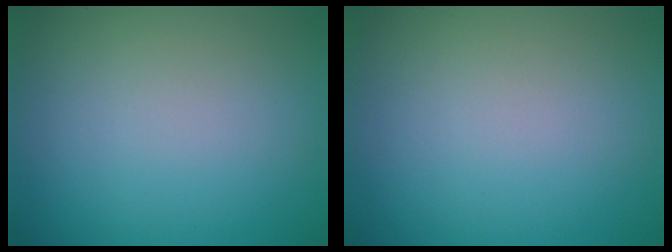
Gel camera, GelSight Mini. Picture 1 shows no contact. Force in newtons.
{"total": 0.0}